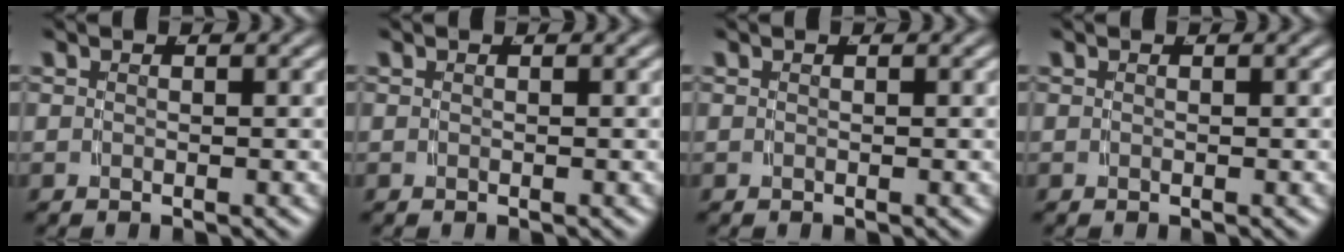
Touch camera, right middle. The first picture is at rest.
{"total": 0.0}
{"total": 0.0}
{"total": 0.0}